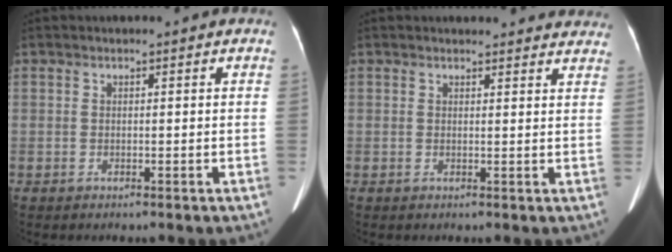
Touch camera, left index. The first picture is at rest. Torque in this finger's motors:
{"motor_torque": [0.24, -1.90, 0.01, 0.00]}